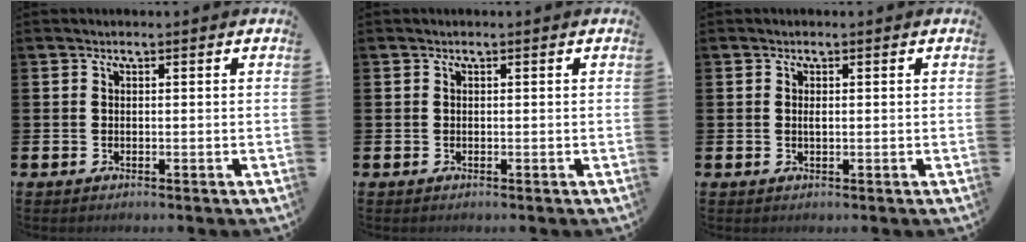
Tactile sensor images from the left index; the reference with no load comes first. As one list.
[{"total": 0.0}, {"total": 0.7, "force": [0.2, 0.2, 0.6], "torque": [-0.013, 0.000, 0.004]}]